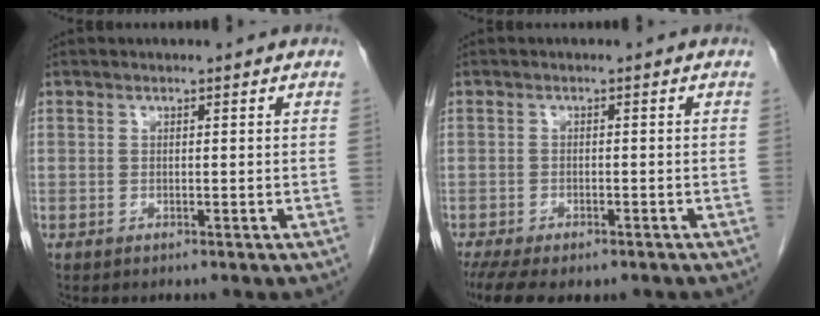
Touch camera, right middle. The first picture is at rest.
{"total": 10.1, "force": [-7.2, 4.1, 5.8], "torque": [-0.107, -0.011, -0.102]}